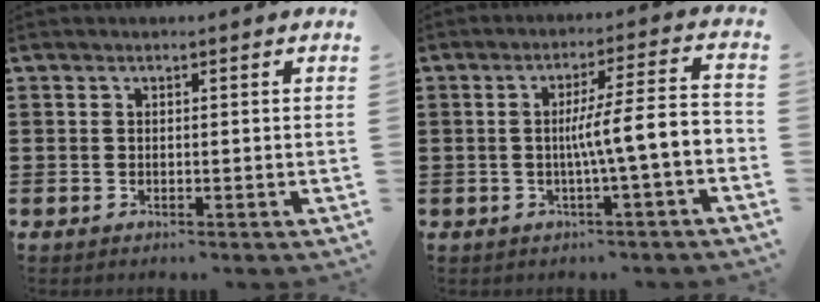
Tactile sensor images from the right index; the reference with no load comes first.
{"total": 7.6, "force": [-1.7, 0.7, 7.4], "torque": [-0.131, -0.001, -0.034]}